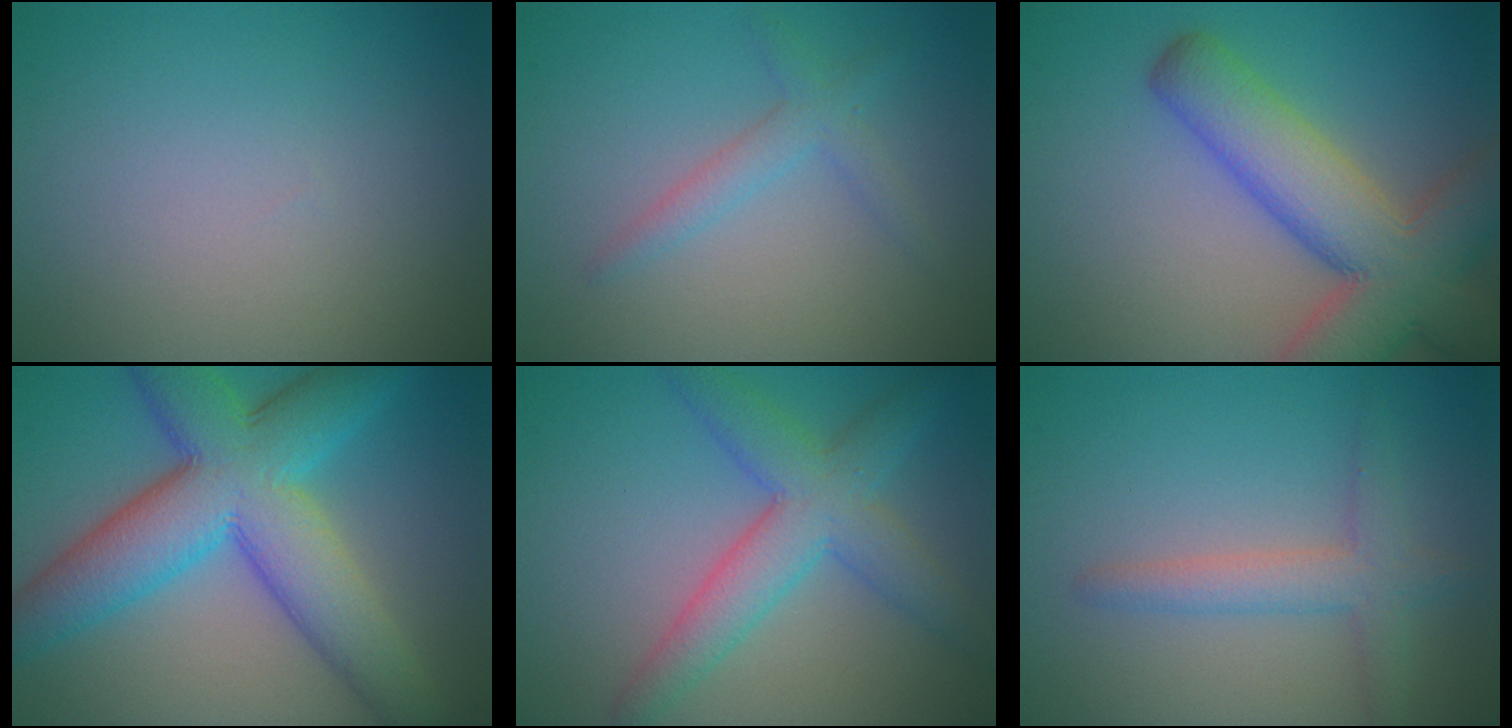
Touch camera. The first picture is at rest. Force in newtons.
{"total": 2.0, "press": 2.0, "slide": 0.2}
{"total": 9.6, "press": 9.5, "slide": 0.6}
{"total": 10.8, "press": 10.8, "slide": 0.1}
{"total": 5.6, "press": 5.6, "slide": 0.1}
{"total": 2.6, "press": 2.6, "slide": 0.2}